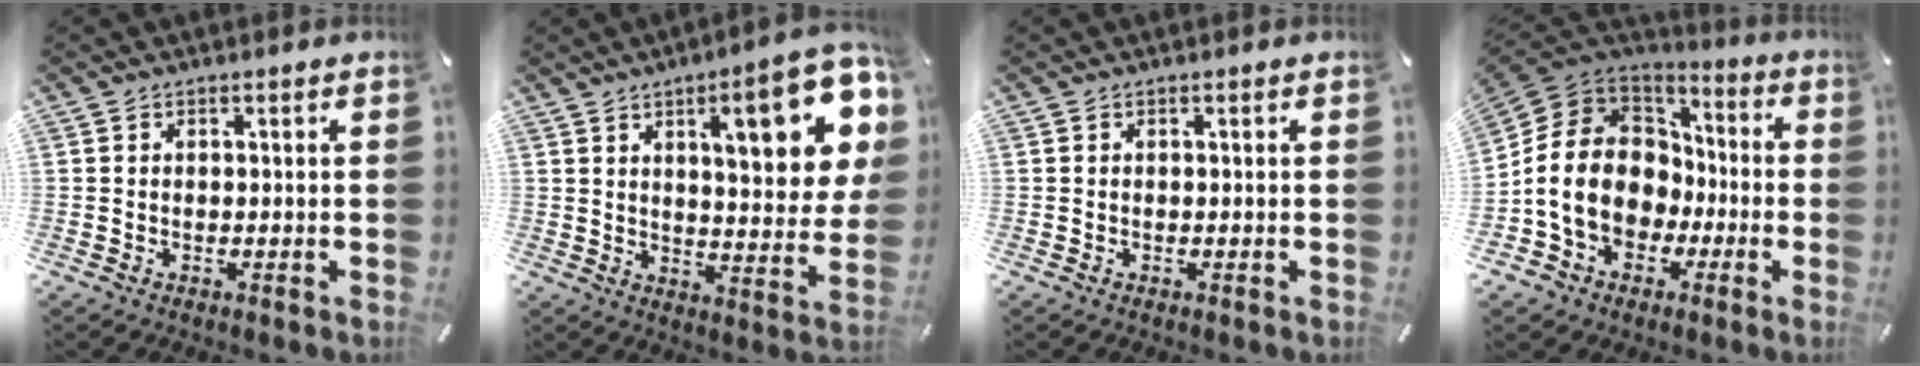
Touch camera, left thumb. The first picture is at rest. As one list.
[{"total": 20.4, "force": [8.8, 6.3, 17.2], "torque": [-0.243, -0.040, 0.127]}, {"total": 0.0}, {"total": 14.4, "force": [-2.9, 12.4, 6.7], "torque": [-0.166, 0.013, -0.047]}]